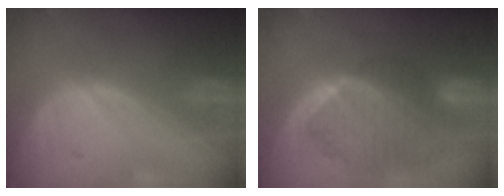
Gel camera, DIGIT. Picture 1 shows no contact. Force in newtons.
{"total": 10.1, "press": 8.8, "slide": 5.1}